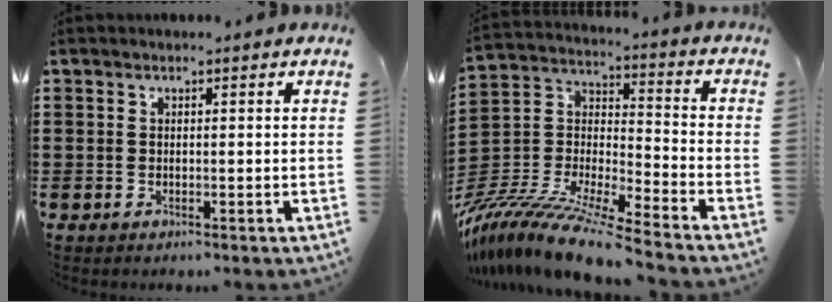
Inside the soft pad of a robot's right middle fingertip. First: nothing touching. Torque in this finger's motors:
{"motor_torque": [1.73, -0.41, 1.05, 0.21]}